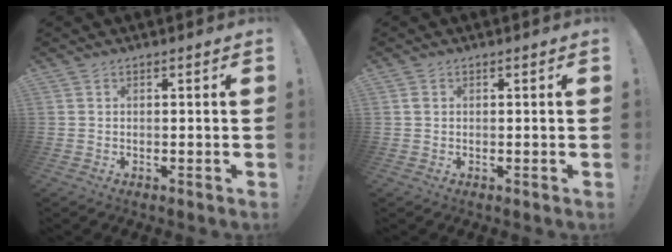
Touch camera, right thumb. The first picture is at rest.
{"total": 0.8, "force": [0.1, 0.6, 0.5], "torque": [-0.008, 0.003, 0.001]}